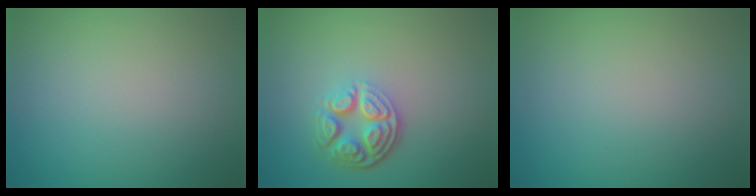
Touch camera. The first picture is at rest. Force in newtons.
{"total": 4.5, "press": 3.4, "slide": 2.9}
{"total": 0.0}